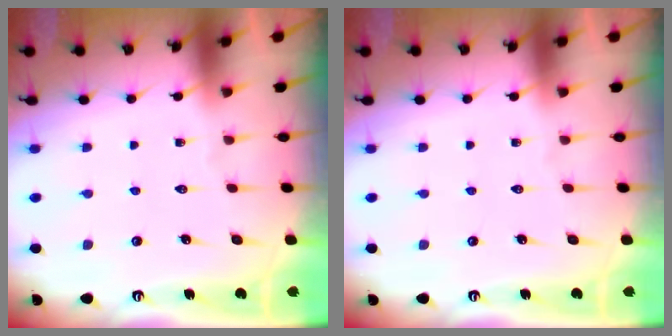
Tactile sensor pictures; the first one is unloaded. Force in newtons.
{"total": 0.0}